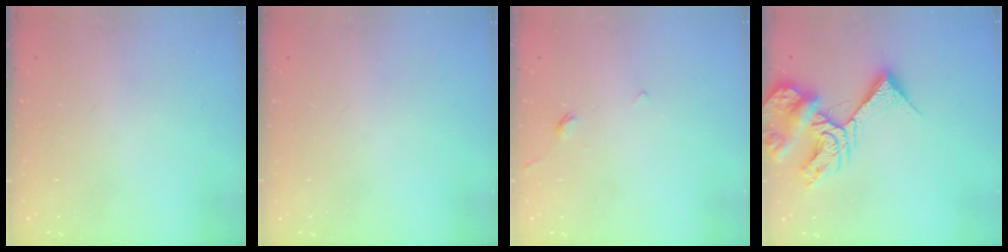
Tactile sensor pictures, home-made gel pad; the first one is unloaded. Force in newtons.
{"total": 0.0}
{"total": 1.7, "press": 1.6, "slide": 0.5}
{"total": 12.5, "press": 12.4, "slide": 1.4}